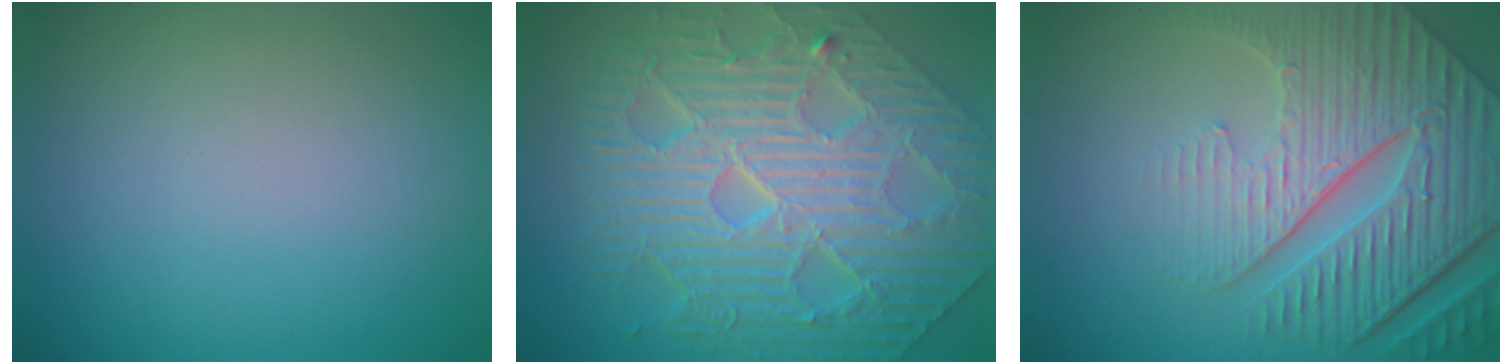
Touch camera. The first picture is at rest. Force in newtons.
{"total": 11.0, "press": 7.5, "slide": 8.1}
{"total": 9.1, "press": 6.3, "slide": 6.6}